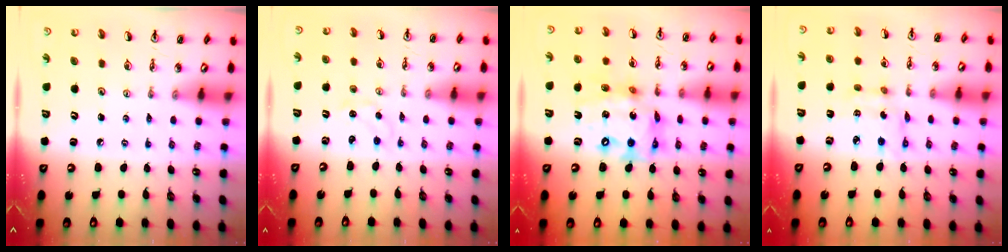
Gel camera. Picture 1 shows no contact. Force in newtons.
{"total": 1.1, "press": 1.1, "slide": 0.2}
{"total": 16.4, "press": 16.3, "slide": 1.4}
{"total": 5.2, "press": 5.2, "slide": 0.3}